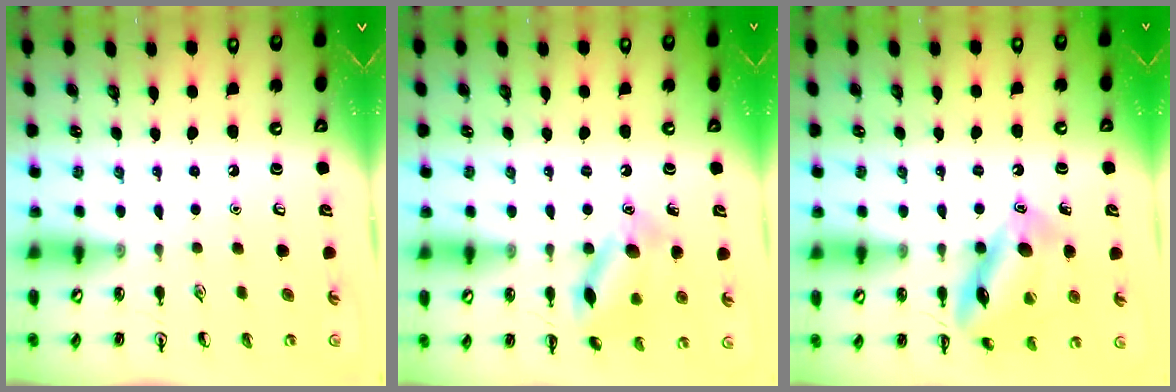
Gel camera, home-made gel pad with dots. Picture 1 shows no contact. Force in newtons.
{"total": 13.0, "press": 13.0, "slide": 0.8}
{"total": 14.9, "press": 14.9, "slide": 1.3}